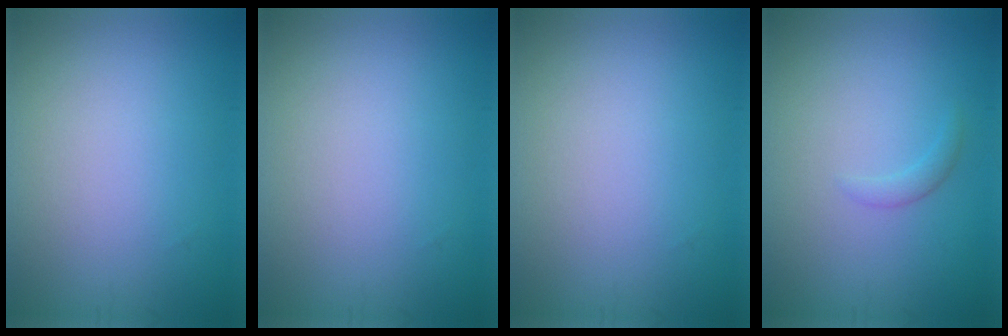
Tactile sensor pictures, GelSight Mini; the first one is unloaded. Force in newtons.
{"total": 0.0}
{"total": 0.0}
{"total": 1.0, "press": 0.9, "slide": 0.2}